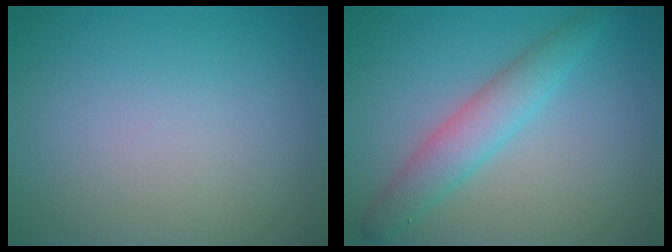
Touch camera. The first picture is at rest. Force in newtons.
{"total": 2.6, "press": 2.6, "slide": 0.0}